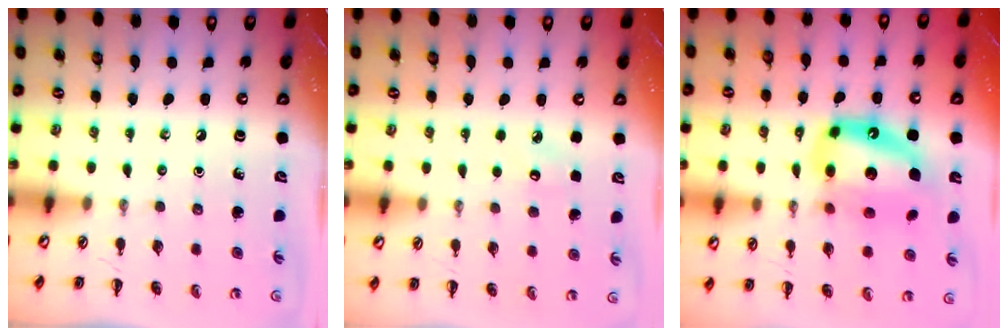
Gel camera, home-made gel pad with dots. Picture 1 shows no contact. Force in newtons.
{"total": 5.1, "press": 4.9, "slide": 1.5}
{"total": 15.4, "press": 14.9, "slide": 4.0}